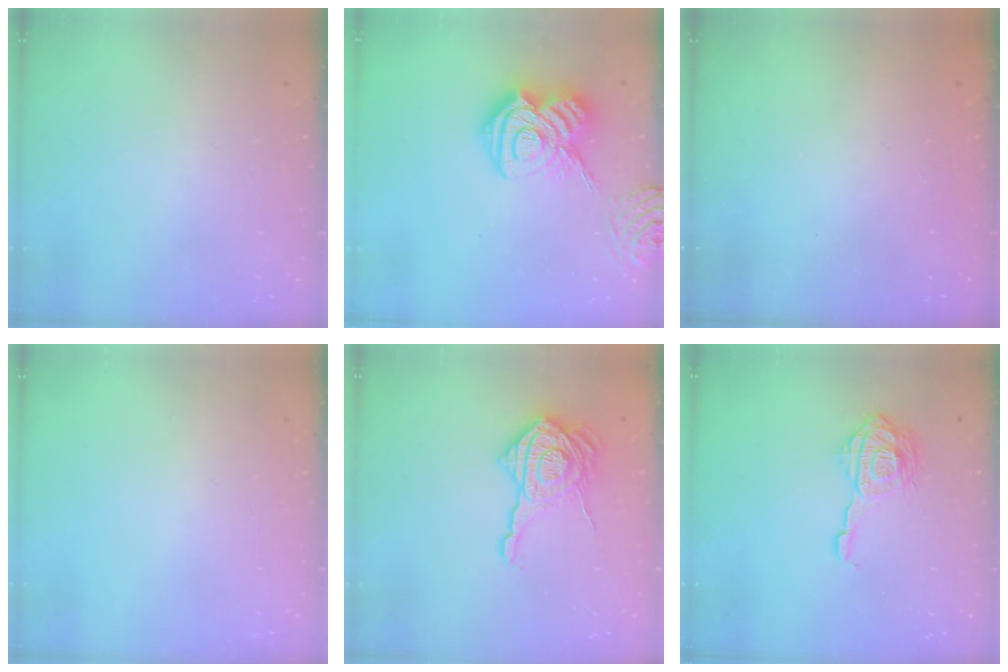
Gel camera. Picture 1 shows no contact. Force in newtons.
{"total": 18.1, "press": 18.1, "slide": 1.7}
{"total": 2.5, "press": 2.4, "slide": 0.8}
{"total": 0.0}
{"total": 17.6, "press": 17.5, "slide": 1.1}
{"total": 12.4, "press": 12.4, "slide": 1.3}